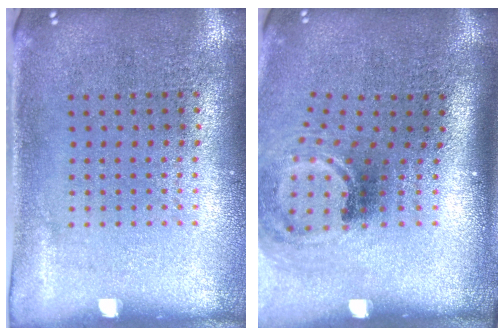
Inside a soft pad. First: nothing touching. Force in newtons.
{"total": 2.0, "press": 1.3, "slide": 1.5}